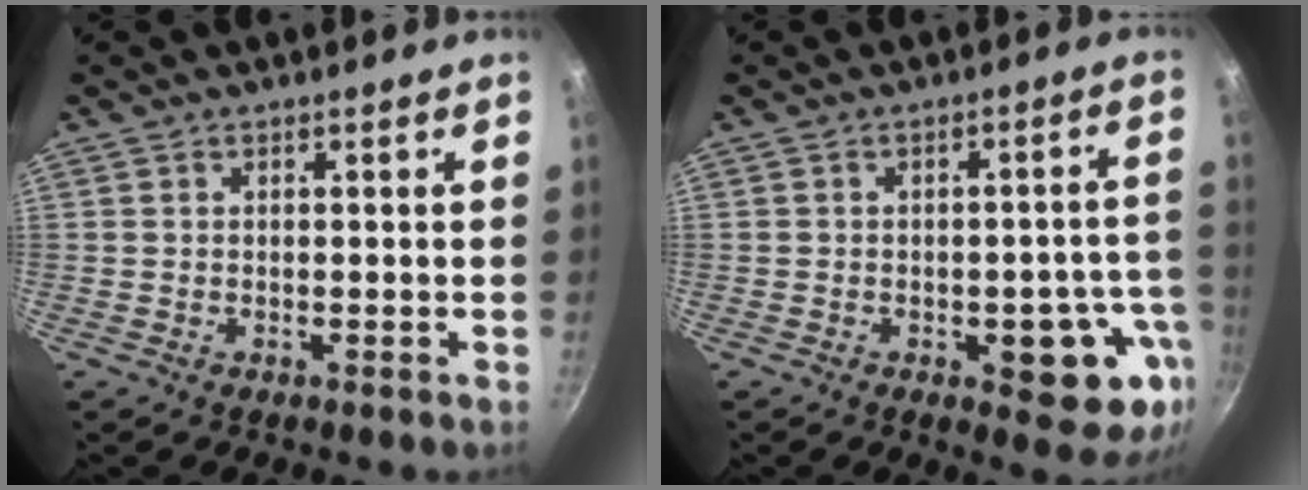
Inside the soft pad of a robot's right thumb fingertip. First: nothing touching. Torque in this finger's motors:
{"motor_torque": [1.32, 1.41, -0.09, 0.01, 0.18]}